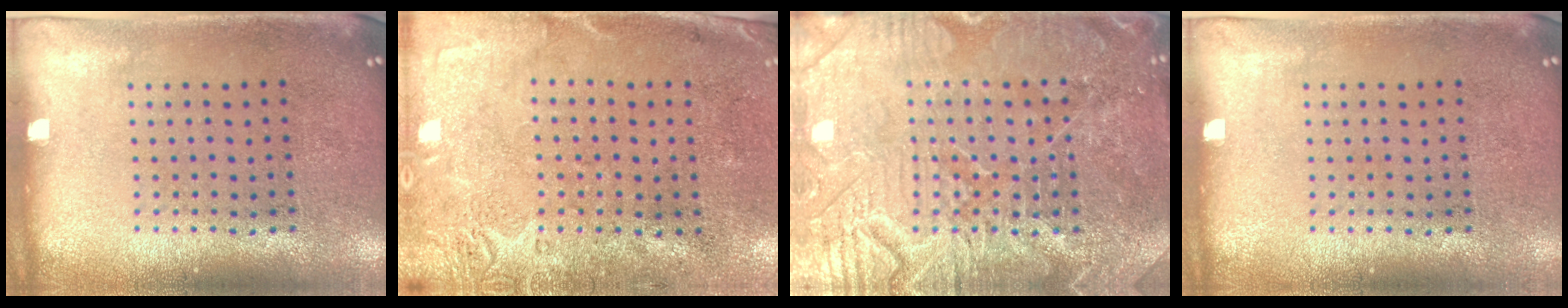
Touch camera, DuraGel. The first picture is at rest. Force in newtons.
{"total": 2.8, "press": 2.1, "slide": 1.7}
{"total": 4.7, "press": 4.7, "slide": 0.6}
{"total": 0.0}